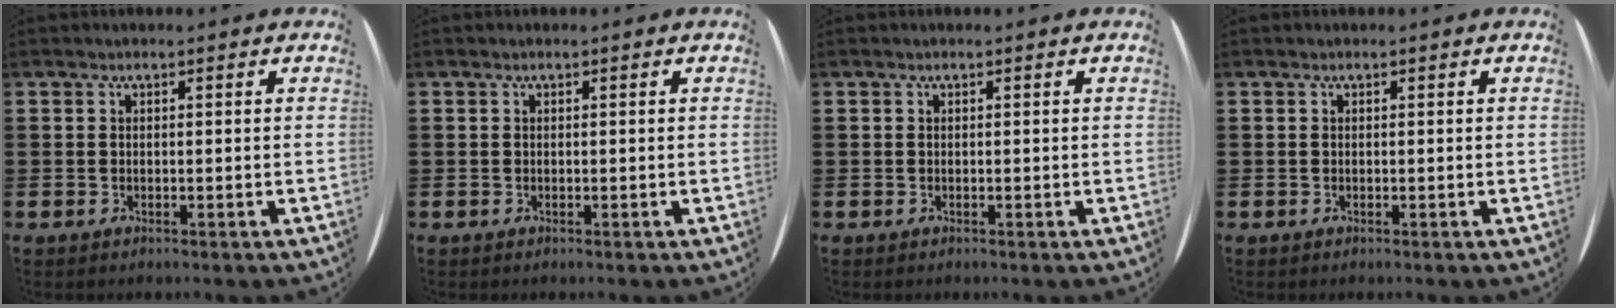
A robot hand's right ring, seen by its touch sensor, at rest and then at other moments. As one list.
[{"total": 0.0}, {"total": 0.0}, {"total": 0.0}]